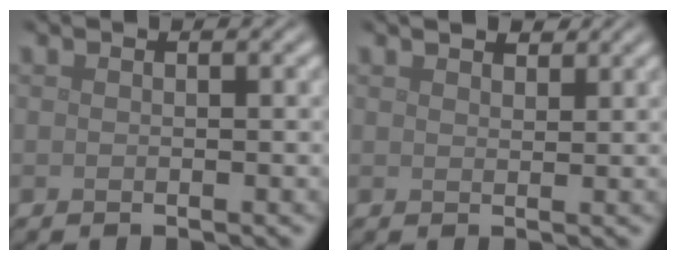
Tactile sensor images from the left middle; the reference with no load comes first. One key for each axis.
{"total": 1.7, "fx": 1.5, "fy": 0.6, "fz": 0.6, "tx": -0.013, "ty": 0.002, "tz": 0.024}